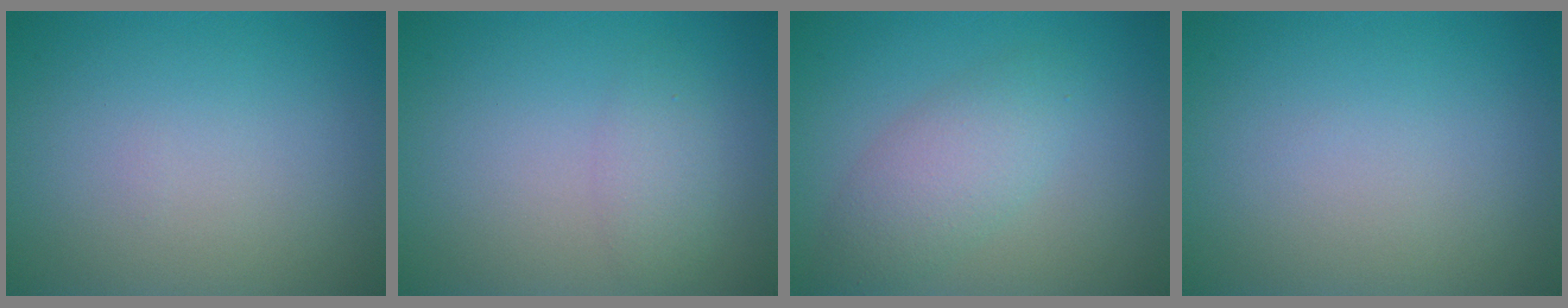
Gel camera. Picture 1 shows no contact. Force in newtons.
{"total": 1.7, "press": 1.7, "slide": 0.1}
{"total": 3.6, "press": 3.6, "slide": 0.2}
{"total": 0.0}